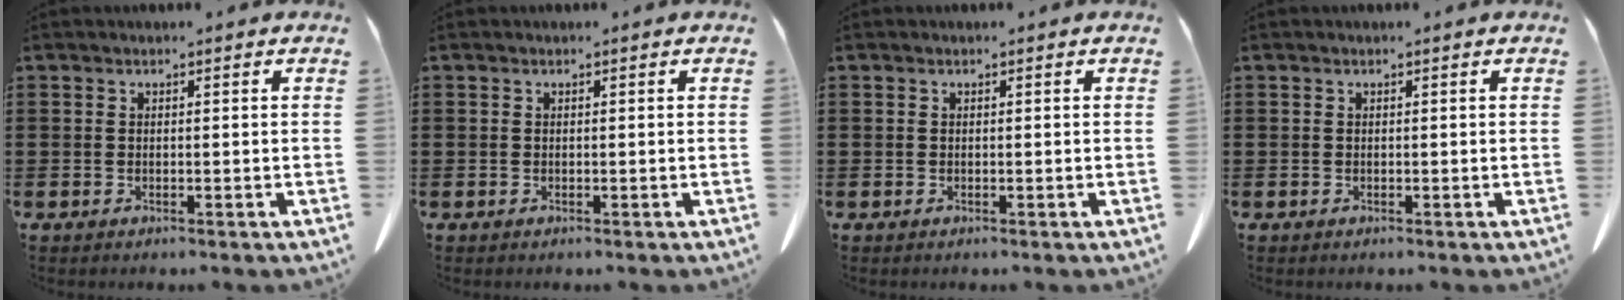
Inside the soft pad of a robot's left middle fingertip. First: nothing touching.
{"total": 0.0}
{"total": 0.0}
{"total": 0.0}